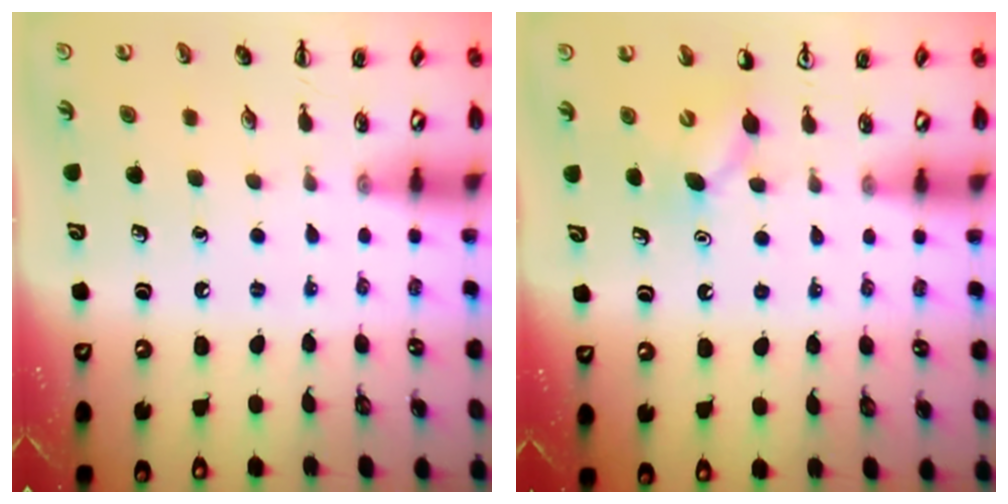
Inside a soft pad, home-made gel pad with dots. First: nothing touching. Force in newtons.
{"total": 4.5, "press": 4.4, "slide": 0.8}